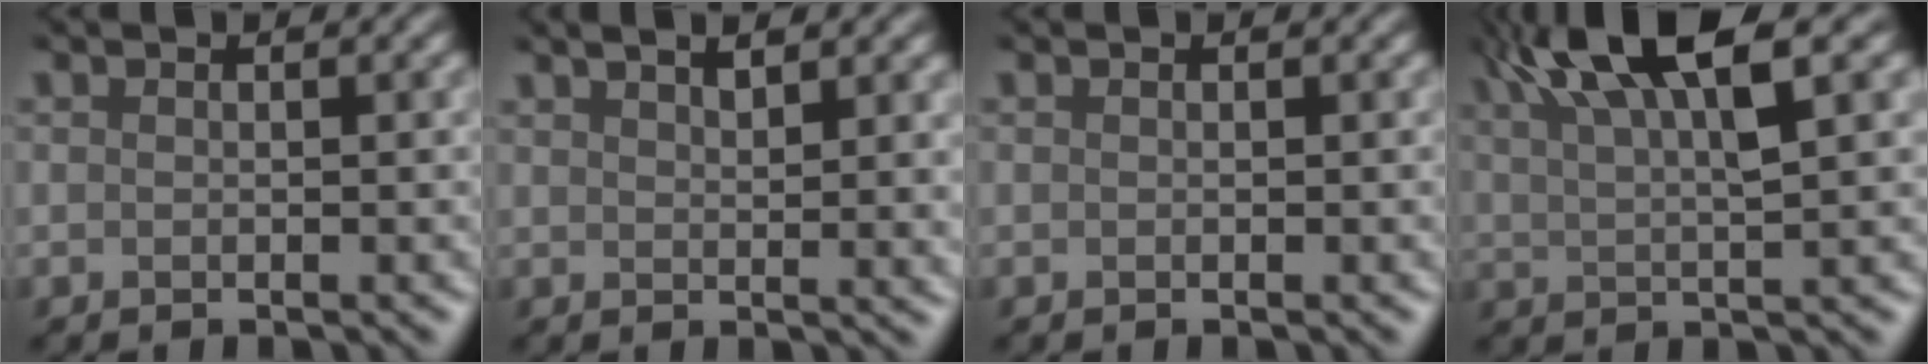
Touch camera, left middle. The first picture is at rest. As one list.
[{"total": 2.6, "force": [1.7, 0.2, 2.0], "torque": [-0.025, 0.019, 0.023]}, {"total": 0.0}, {"total": 7.6, "force": [4.7, 1.3, 5.8], "torque": [-0.120, 0.023, 0.102]}]